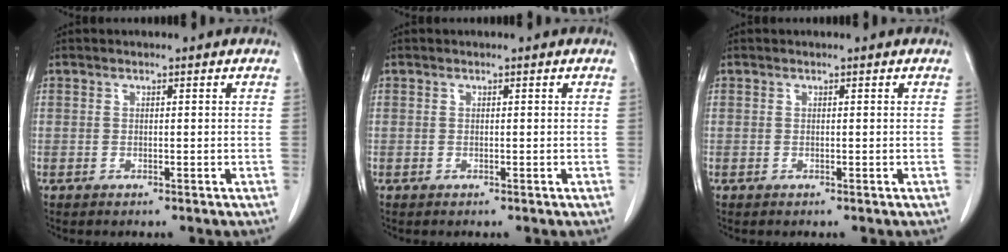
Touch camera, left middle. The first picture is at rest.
{"total": 0.0}
{"total": 0.0}